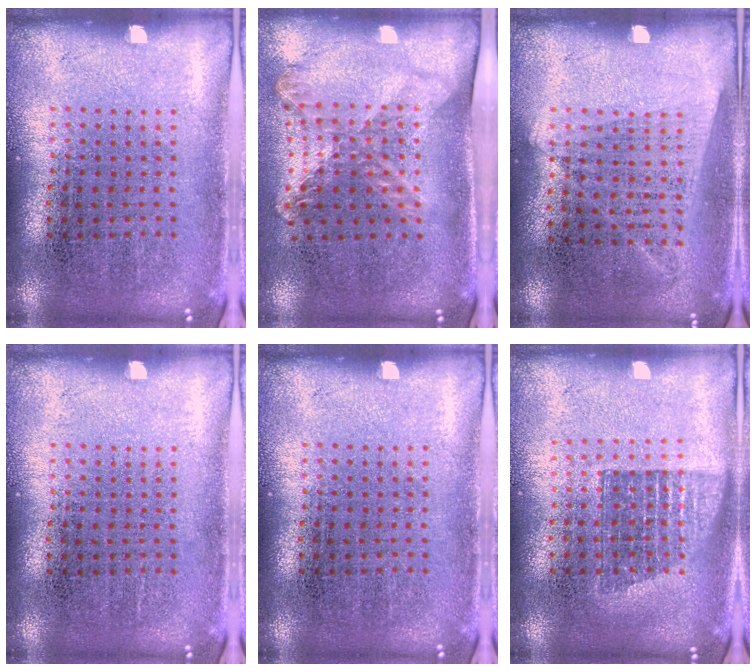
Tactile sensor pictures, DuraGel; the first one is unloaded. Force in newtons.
{"total": 1.8, "press": 1.3, "slide": 1.2}
{"total": 1.2, "press": 1.1, "slide": 0.6}
{"total": 0.0}
{"total": 0.0}
{"total": 1.4, "press": 1.2, "slide": 0.7}